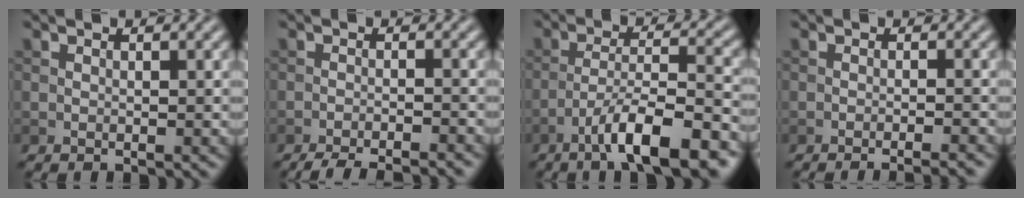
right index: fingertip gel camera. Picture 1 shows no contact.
{"total": 5.9, "force": [-5.4, 0.9, 2.2], "torque": [-0.034, -0.009, -0.079]}
{"total": 9.7, "force": [-6.0, 2.0, 7.3], "torque": [-0.115, 0.013, -0.099]}
{"total": 3.3, "force": [-2.5, 0.5, 2.1], "torque": [-0.021, 0.006, -0.041]}